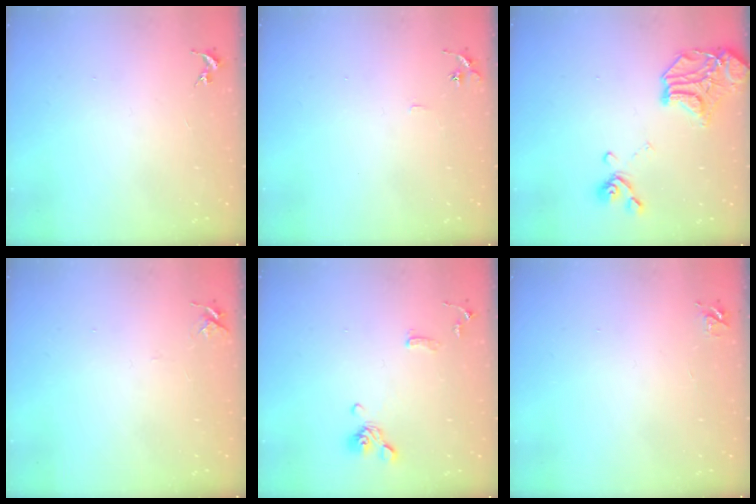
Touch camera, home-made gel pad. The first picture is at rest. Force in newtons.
{"total": 5.2, "press": 5.2, "slide": 0.5}
{"total": 15.3, "press": 15.2, "slide": 1.8}
{"total": 4.4, "press": 4.3, "slide": 0.6}
{"total": 11.2, "press": 11.0, "slide": 2.0}
{"total": 5.0, "press": 5.0, "slide": 0.7}